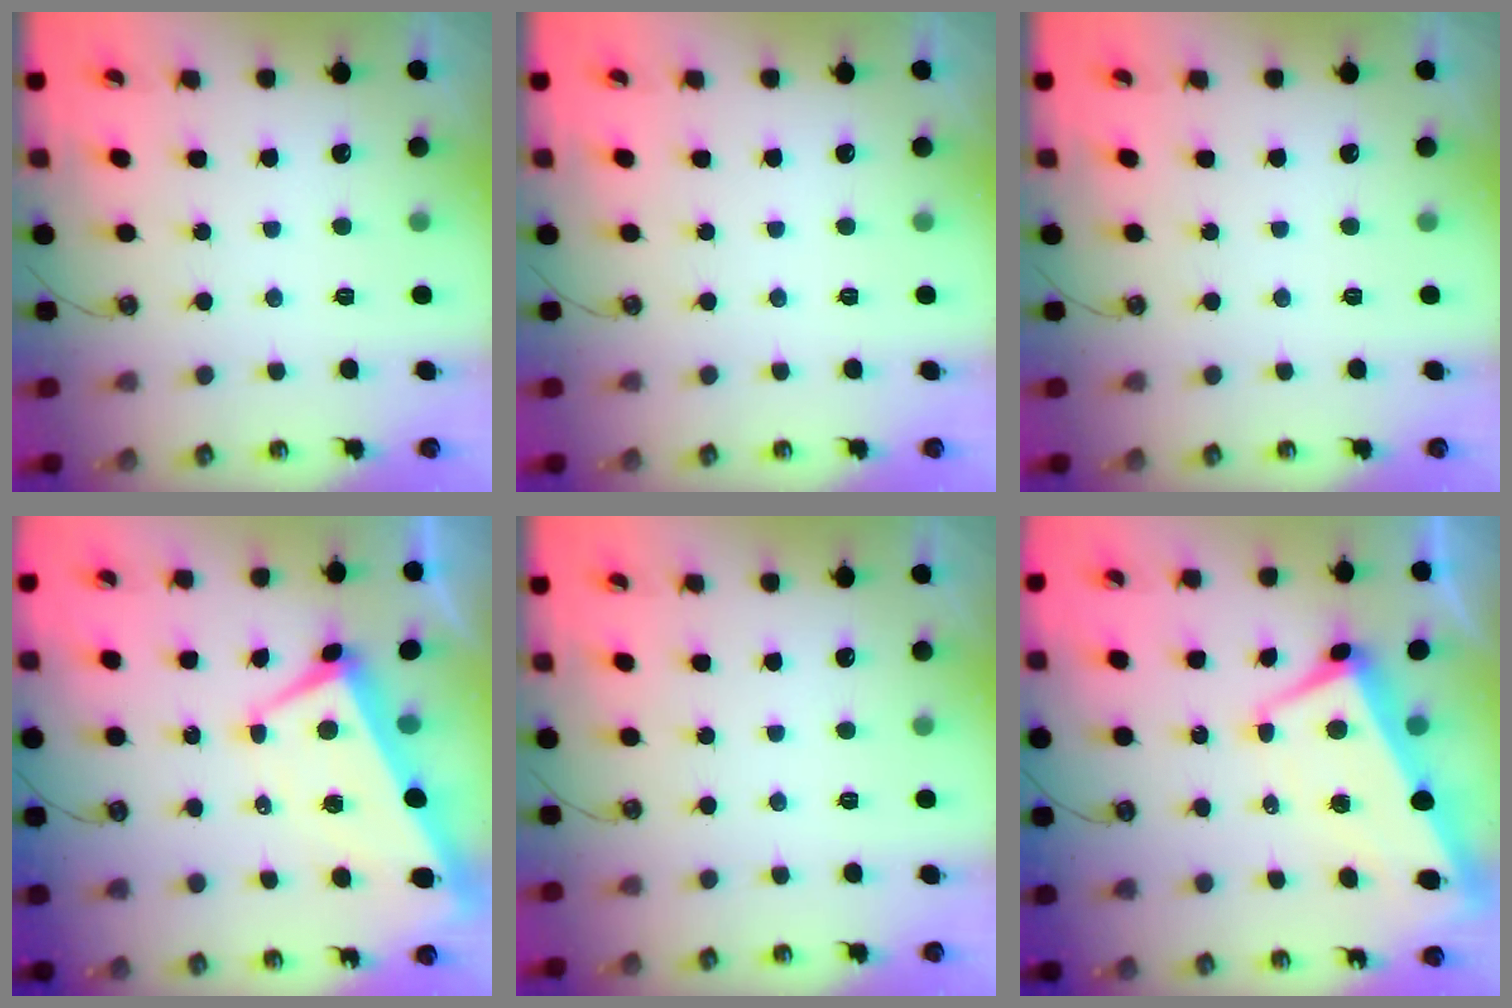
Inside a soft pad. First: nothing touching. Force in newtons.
{"total": 0.0}
{"total": 0.0}
{"total": 2.2, "press": 1.9, "slide": 1.1}
{"total": 0.0}
{"total": 1.6, "press": 1.0, "slide": 1.3}